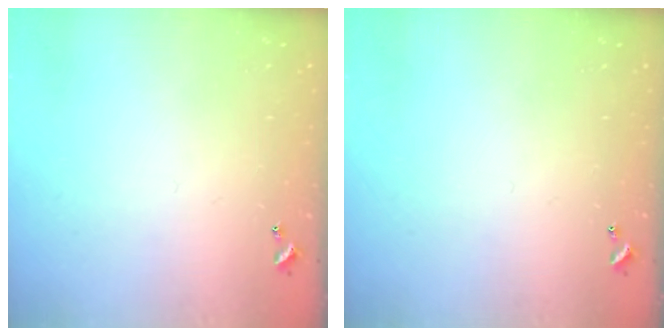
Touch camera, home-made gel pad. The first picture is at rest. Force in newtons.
{"total": 0.0}